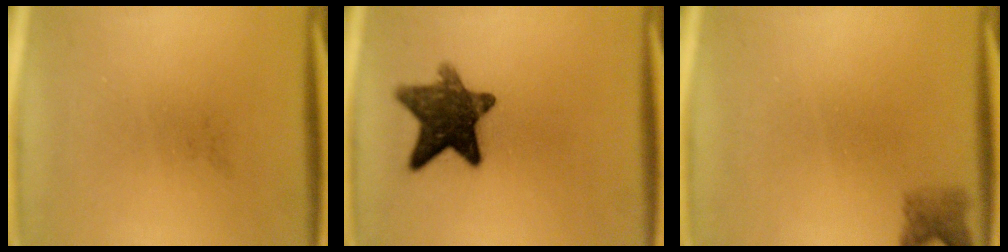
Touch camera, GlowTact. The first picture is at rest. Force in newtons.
{"total": 11.5}
{"total": 2.3}